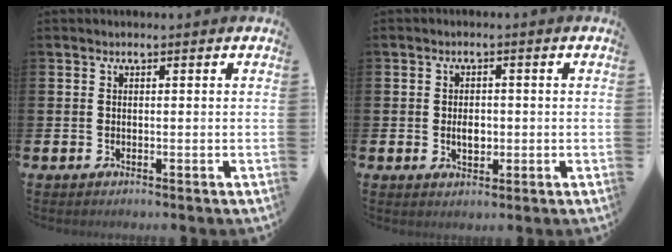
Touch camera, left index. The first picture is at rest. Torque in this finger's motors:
{"motor_torque": [0.16, 0.06, 0.05, 0.04]}